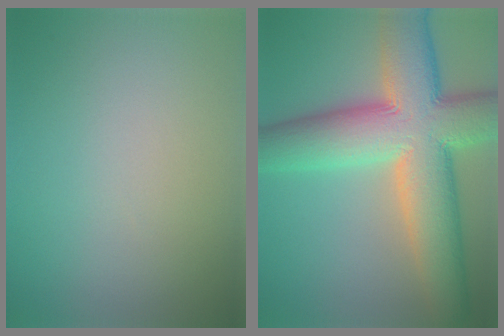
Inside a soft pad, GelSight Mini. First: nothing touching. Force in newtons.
{"total": 13.6, "press": 13.5, "slide": 0.7}